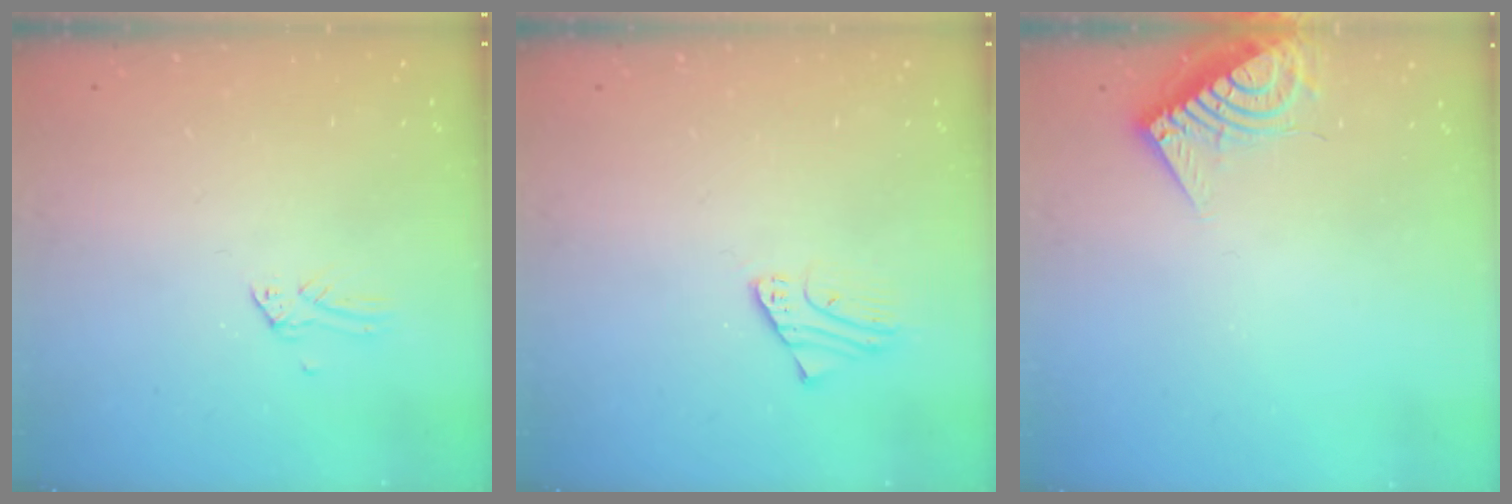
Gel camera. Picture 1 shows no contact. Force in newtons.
{"total": 2.0, "press": 2.0, "slide": 0.1}
{"total": 7.2, "press": 7.2, "slide": 0.8}